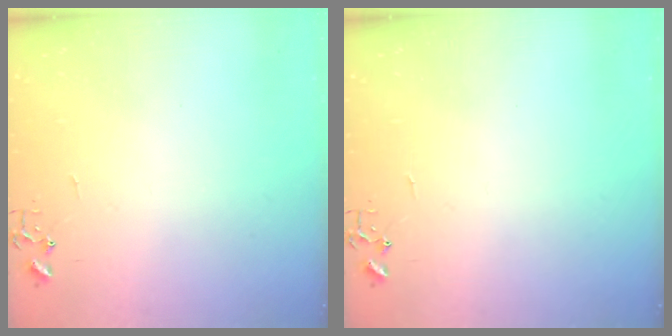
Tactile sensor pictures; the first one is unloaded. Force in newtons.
{"total": 0.0}